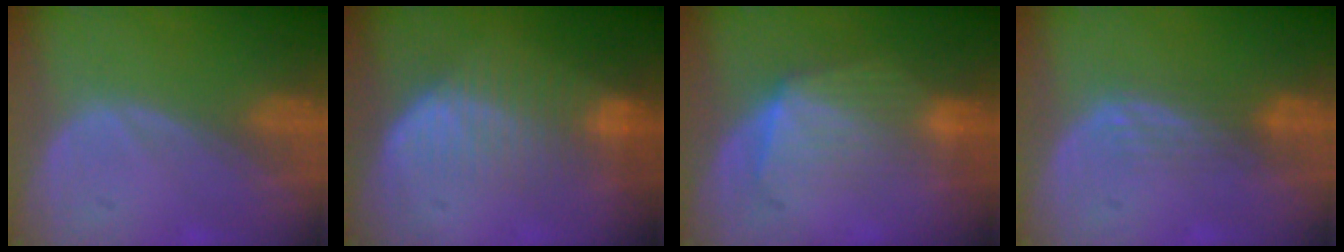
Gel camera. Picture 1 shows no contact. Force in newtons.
{"total": 7.3, "press": 6.6, "slide": 3.1}
{"total": 7.1, "press": 6.6, "slide": 2.7}
{"total": 3.0, "press": 2.5, "slide": 1.7}